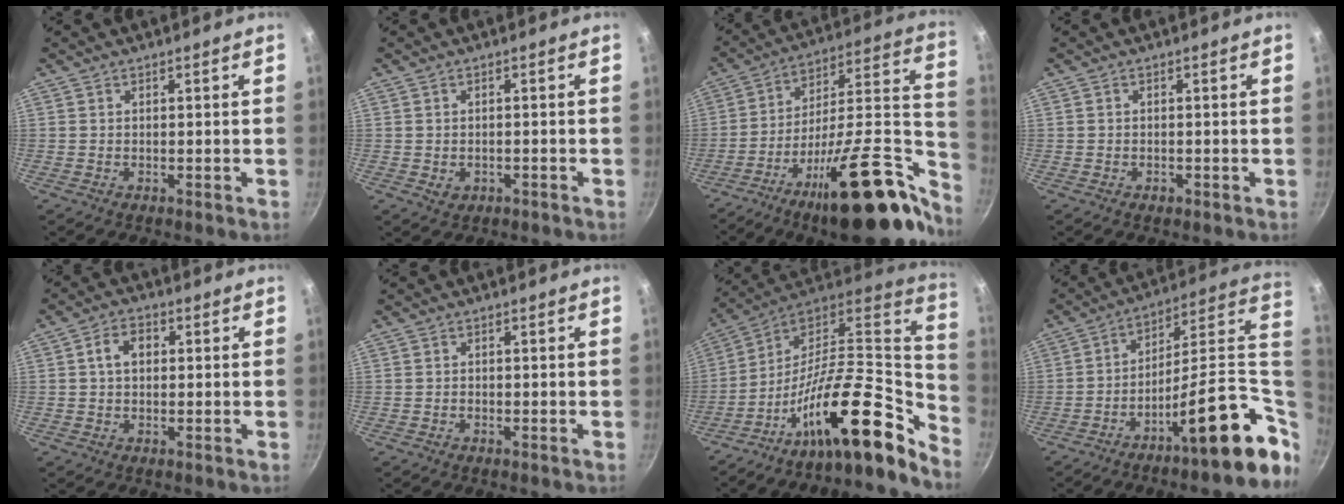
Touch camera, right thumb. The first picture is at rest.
{"total": 1.8, "force": [-0.7, 1.3, 1.1], "torque": [-0.019, 0.002, -0.003]}
{"total": 30.3, "force": [-15.3, 10.1, 24.1], "torque": [-0.293, 0.089, -0.241]}
{"total": 0.9, "force": [-0.5, 0.6, 0.5], "torque": [-0.008, 0.002, -0.007]}
{"total": 4.9, "force": [0.8, 3.4, 3.4], "torque": [-0.043, 0.013, 0.009]}
{"total": 0.0}
{"total": 25.4, "force": [-13.8, 8.9, 19.3], "torque": [-0.241, 0.076, -0.249]}
{"total": 21.8, "force": [-5.5, 6.4, 20.1], "torque": [-0.247, 0.024, -0.088]}